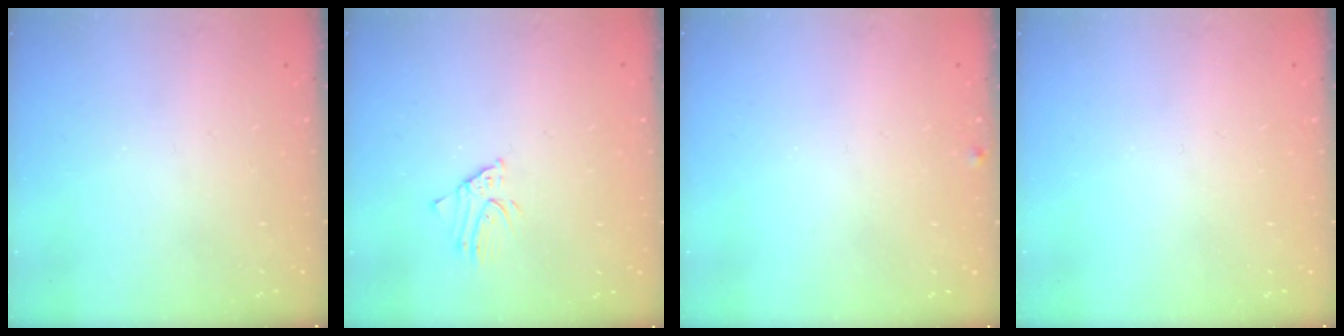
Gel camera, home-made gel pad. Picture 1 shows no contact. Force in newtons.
{"total": 2.3, "press": 2.3, "slide": 0.1}
{"total": 3.2, "press": 3.2, "slide": 0.4}
{"total": 0.0}